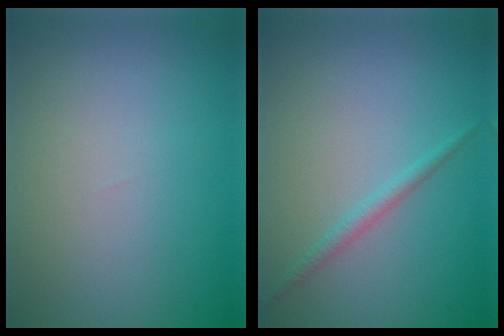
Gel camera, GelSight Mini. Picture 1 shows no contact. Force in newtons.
{"total": 1.3, "press": 1.3, "slide": 0.1}